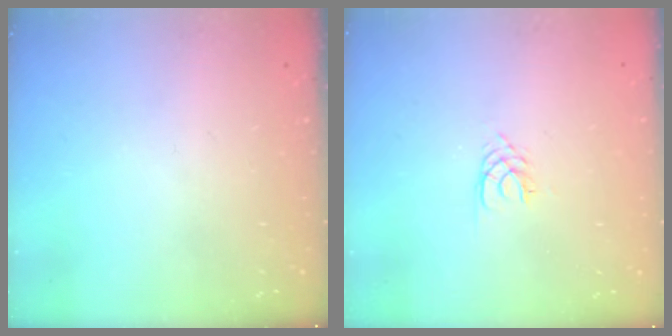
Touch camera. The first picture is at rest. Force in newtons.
{"total": 1.7, "press": 1.7, "slide": 0.2}